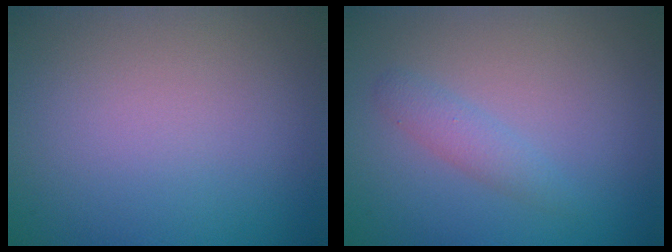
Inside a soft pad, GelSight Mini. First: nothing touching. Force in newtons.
{"total": 1.6, "press": 1.6, "slide": 0.1}